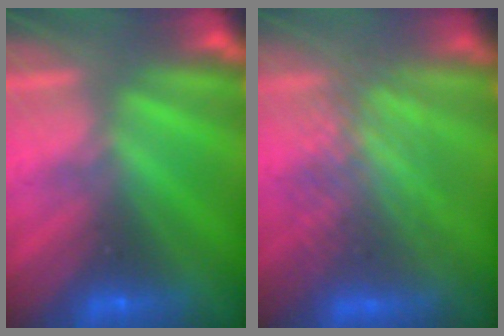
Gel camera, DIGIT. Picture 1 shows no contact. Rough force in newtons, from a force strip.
{"total": 3.1}